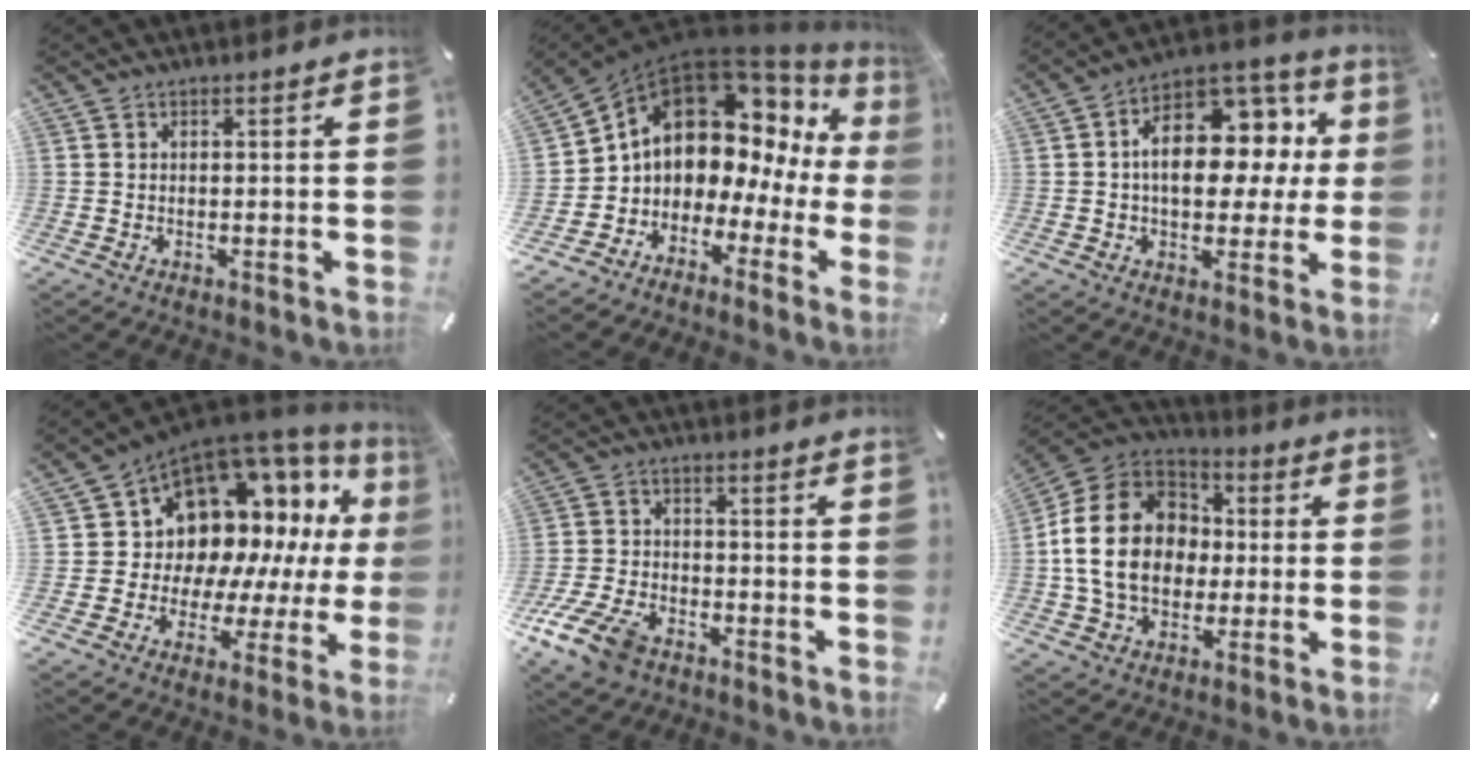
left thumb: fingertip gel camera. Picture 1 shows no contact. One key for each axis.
{"total": 11.0, "fx": 4.7, "fy": 8.6, "fz": 5.0, "tx": -0.095, "ty": -0.042, "tz": 0.085}
{"total": 16.9, "fx": 2.5, "fy": 11.1, "fz": 12.5, "tx": -0.173, "ty": -0.011, "tz": 0.046}
{"total": 13.1, "fx": 6.0, "fy": 10.8, "fz": 4.5, "tx": -0.056, "ty": -0.088, "tz": 0.123}
{"total": 10.9, "fx": -6.9, "fy": 6.1, "fz": 5.8, "tx": -0.125, "ty": 0.033, "tz": -0.129}
{"total": 18.5, "fx": -1.5, "fy": 15.2, "fz": 10.3, "tx": -0.217, "ty": 0.028, "tz": -0.029}